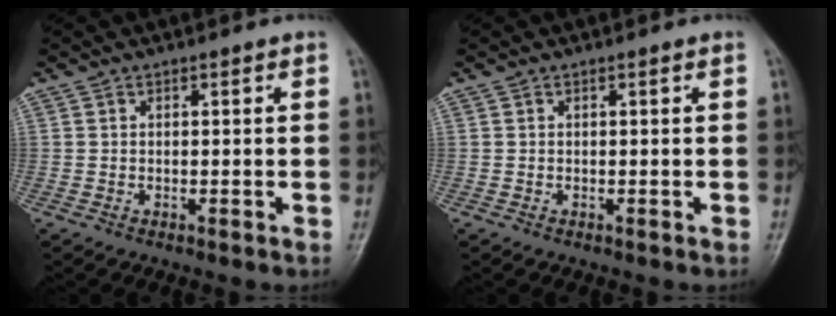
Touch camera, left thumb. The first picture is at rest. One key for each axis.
{"total": 0.0}